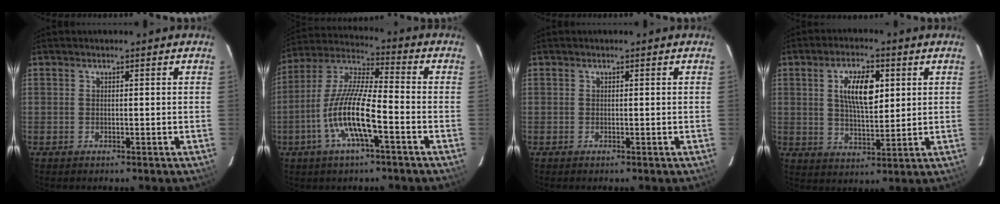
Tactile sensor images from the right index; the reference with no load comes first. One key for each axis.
{"total": 13.4, "fx": -5.1, "fy": 2.5, "fz": 12.2, "tx": -0.247, "ty": -0.003, "tz": -0.101}
{"total": 0.0}
{"total": 9.2, "fx": 2.8, "fy": 3.8, "fz": 7.9, "tx": -0.141, "ty": 0.008, "tz": 0.052}